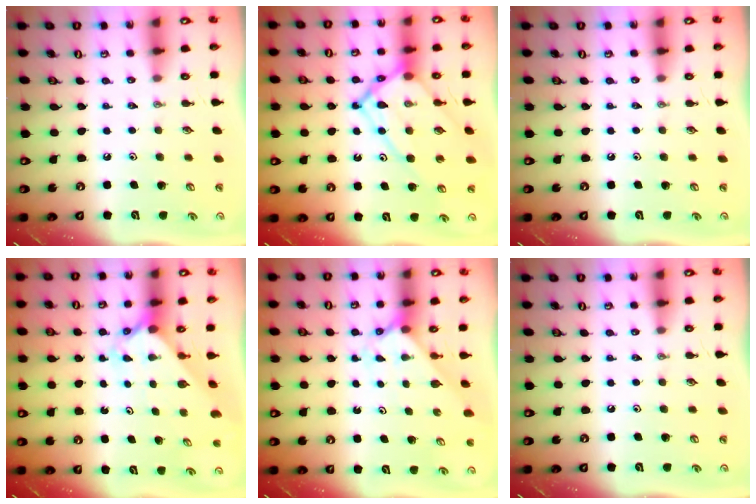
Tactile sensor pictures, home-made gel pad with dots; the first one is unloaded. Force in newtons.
{"total": 16.0, "press": 16.0, "slide": 1.3}
{"total": 0.0}
{"total": 2.5, "press": 2.5, "slide": 0.3}
{"total": 2.3, "press": 2.3, "slide": 0.2}
{"total": 0.0}